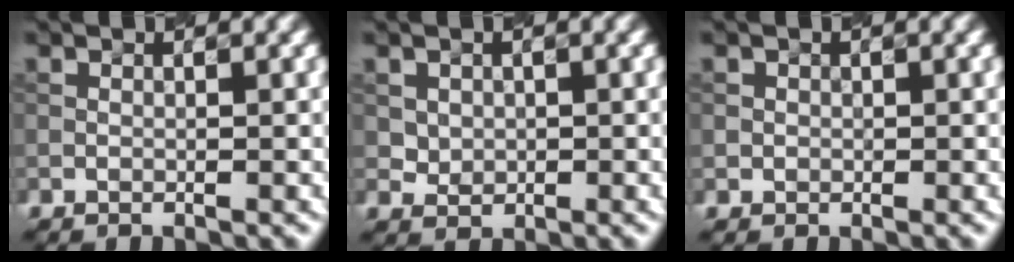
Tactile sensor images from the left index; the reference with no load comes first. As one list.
[{"total": 1.7, "force": [0.5, 1.5, 0.7], "torque": [-0.012, -0.007, 0.018]}, {"total": 0.8, "force": [0.0, 0.8, 0.0], "torque": [0.011, -0.004, 0.001]}]